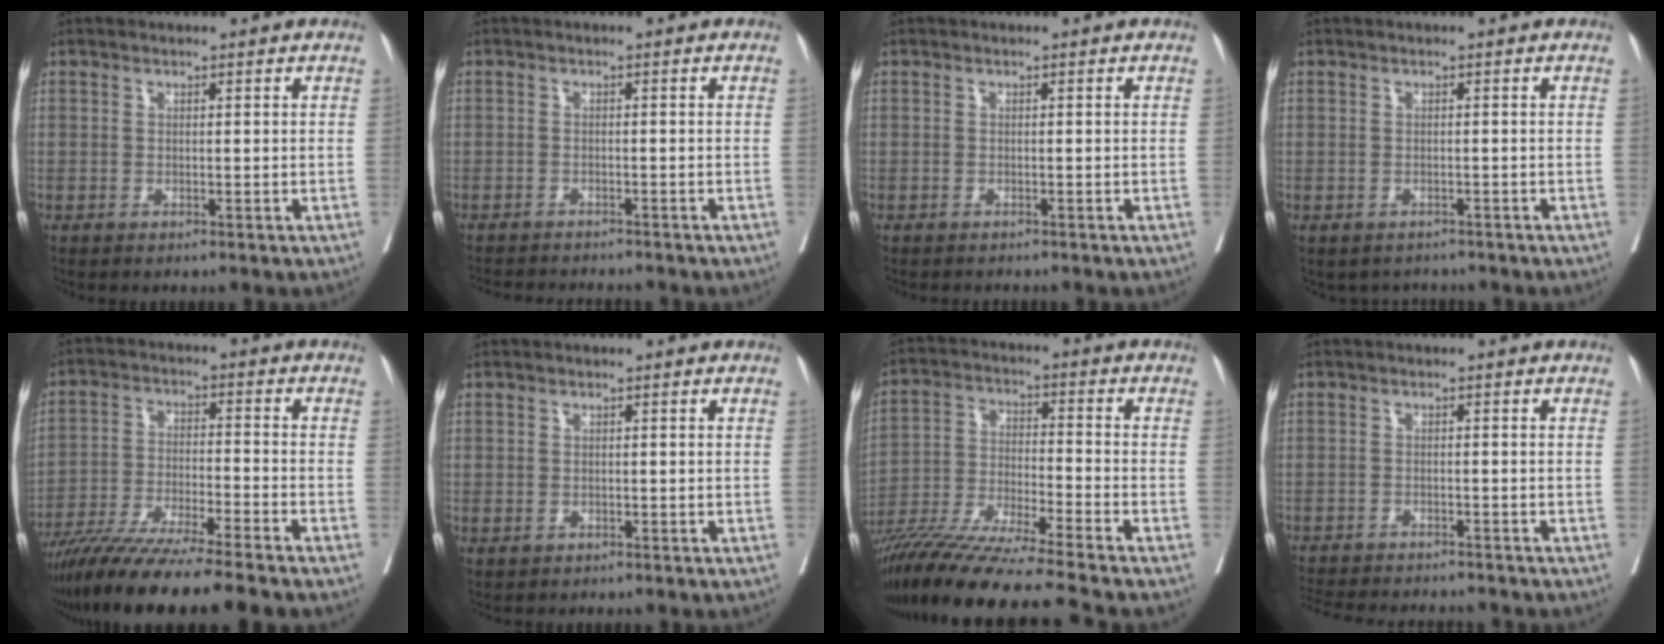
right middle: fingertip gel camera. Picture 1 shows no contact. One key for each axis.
{"total": 8.1, "fx": -7.7, "fy": 1.0, "fz": 2.4, "tx": -0.028, "ty": -0.007, "tz": -0.105}
{"total": 1.5, "fx": -1.4, "fy": 0.4, "fz": 0.4, "tx": -0.011, "ty": -0.004, "tz": -0.019}
{"total": 2.8, "fx": -2.4, "fy": 1.4, "fz": 0.1, "tx": 0.000, "ty": 0.004, "tz": -0.033}
{"total": 13.8, "fx": -11.6, "fy": -0.9, "fz": 7.5, "tx": -0.123, "ty": -0.032, "tz": -0.197}
{"total": 1.0, "fx": -0.3, "fy": 0.9, "fz": 0.5, "tx": -0.009, "ty": 0.001, "tz": 0.001}
{"total": 17.8, "fx": -15.4, "fy": -1.7, "fz": 8.8, "tx": -0.172, "ty": -0.041, "tz": -0.272}
{"total": 12.9, "fx": -11.9, "fy": 2.4, "fz": 4.5, "tx": -0.087, "ty": -0.011, "tz": -0.161}